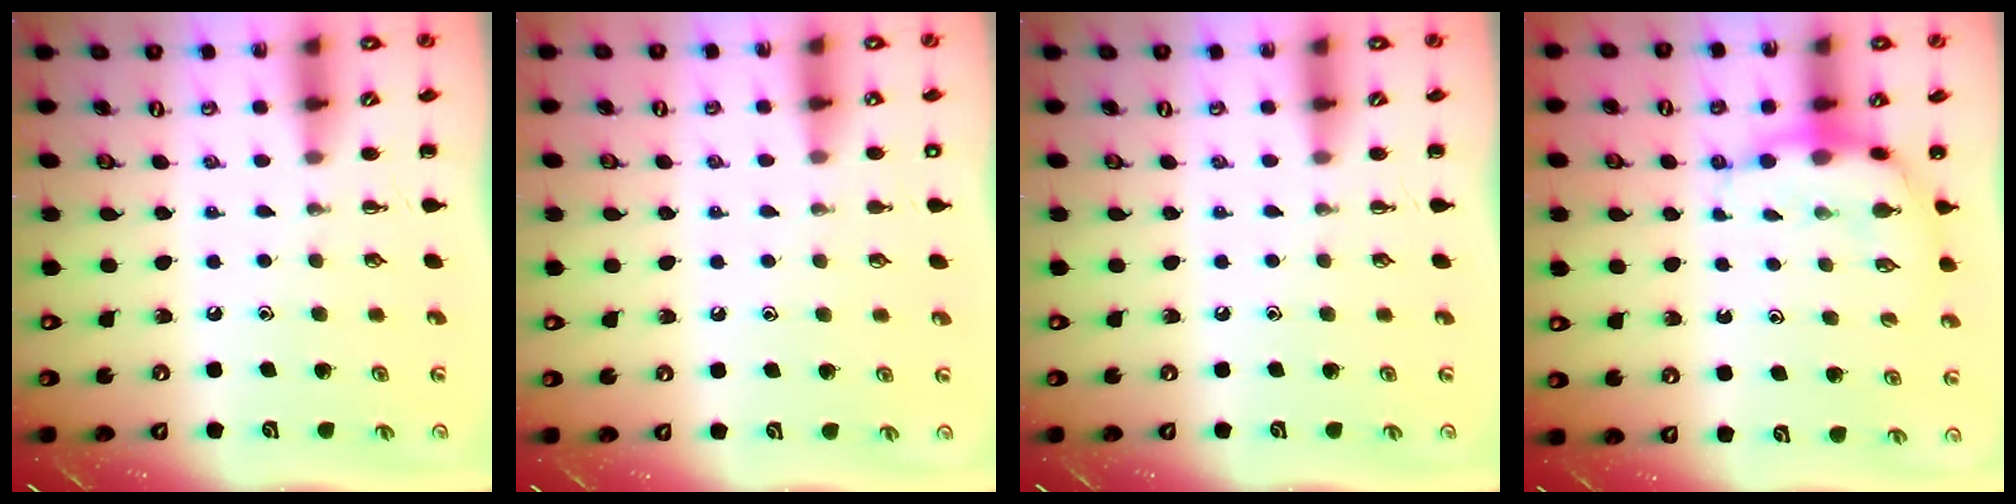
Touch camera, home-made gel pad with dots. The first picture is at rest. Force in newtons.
{"total": 1.1, "press": 1.1, "slide": 0.2}
{"total": 0.0}
{"total": 7.3, "press": 7.1, "slide": 2.0}